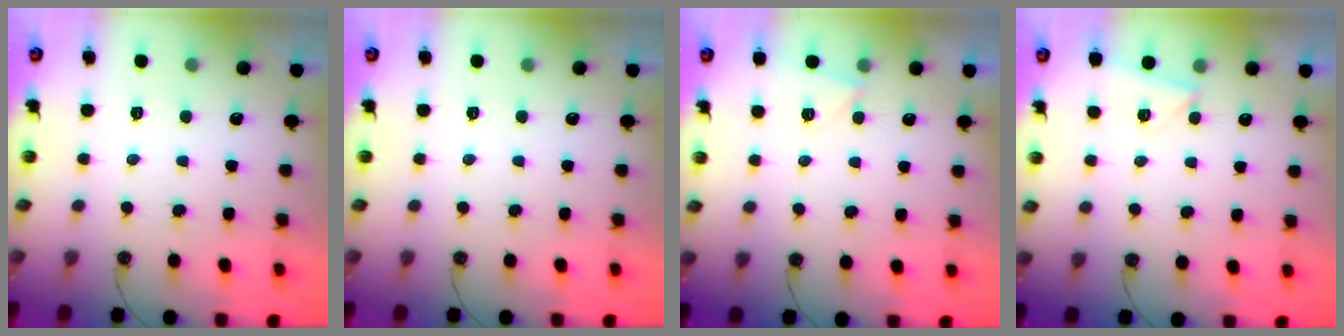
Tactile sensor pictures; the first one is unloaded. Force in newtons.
{"total": 0.0}
{"total": 4.4, "press": 3.7, "slide": 2.5}
{"total": 4.2, "press": 3.3, "slide": 2.6}